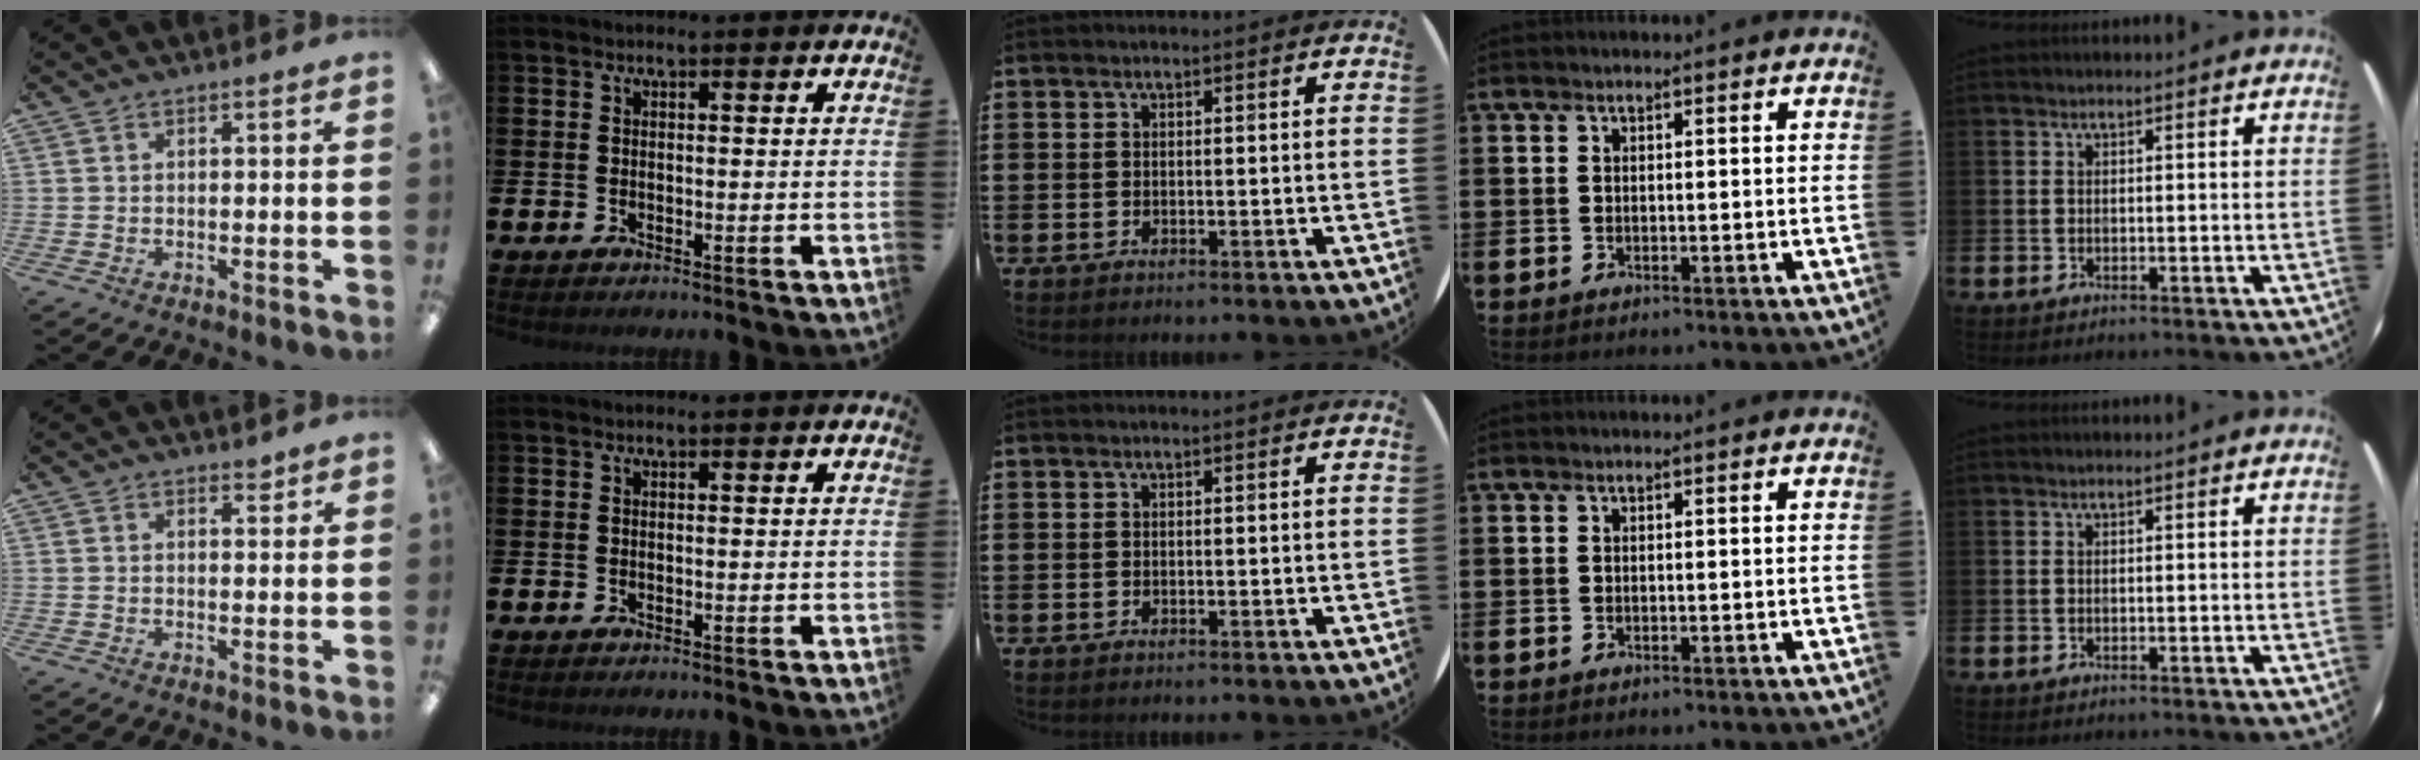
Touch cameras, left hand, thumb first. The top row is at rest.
{"thumb": {"total": 1.8, "force": [1.5, 0.6, 0.7], "torque": [0.002, -0.008, 0.025]}}